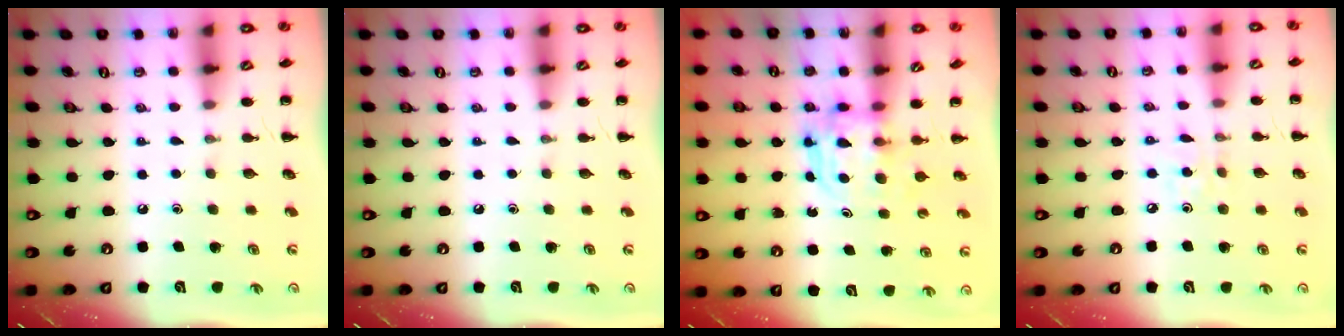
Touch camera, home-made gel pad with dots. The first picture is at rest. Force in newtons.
{"total": 0.0}
{"total": 3.6, "press": 3.6, "slide": 0.3}
{"total": 2.4, "press": 2.2, "slide": 0.8}